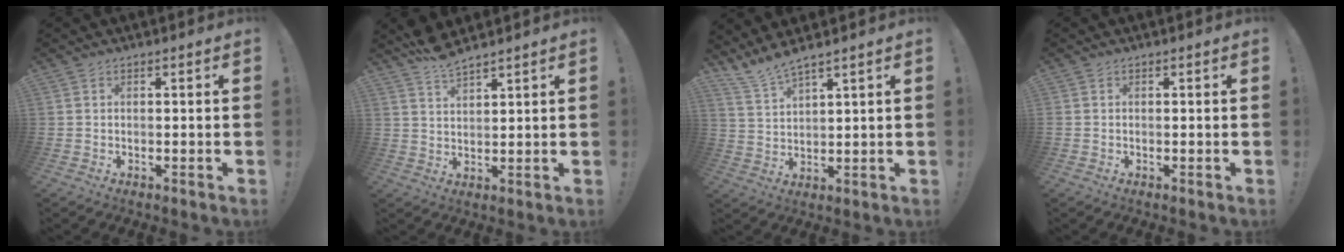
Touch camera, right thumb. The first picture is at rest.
{"total": 5.5, "force": [4.8, 1.2, 2.3], "torque": [-0.040, -0.029, 0.087]}
{"total": 6.1, "force": [5.6, 0.1, 2.4], "torque": [-0.066, -0.030, 0.105]}
{"total": 0.0}